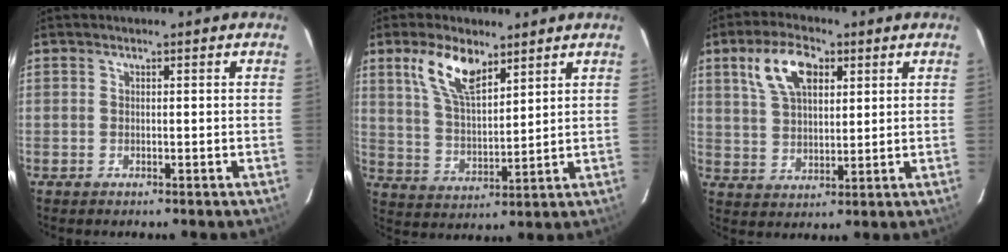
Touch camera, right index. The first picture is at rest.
{"total": 10.0, "force": [6.1, 4.2, 6.7], "torque": [-0.127, 0.008, 0.125]}
{"total": 10.2, "force": [4.6, 5.3, 7.4], "torque": [-0.145, 0.023, 0.089]}